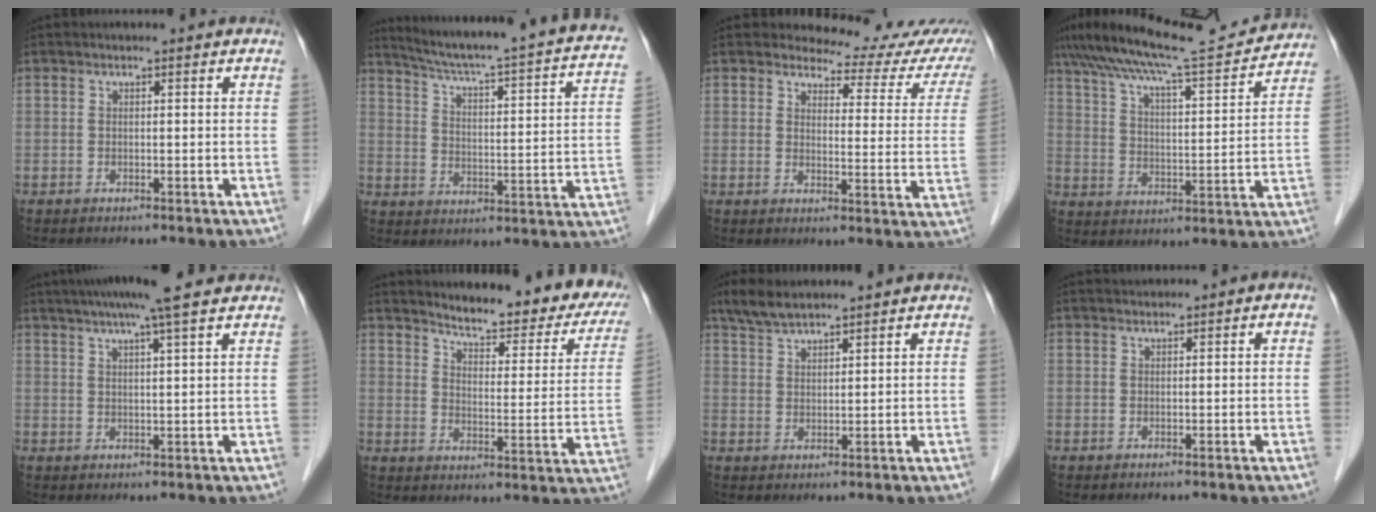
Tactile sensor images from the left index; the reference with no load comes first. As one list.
[{"total": 23.6, "force": [19.8, 1.6, 12.7], "torque": [-0.188, -0.027, 0.249]}, {"total": 12.0, "force": [11.6, 2.8, 1.5], "torque": [0.013, -0.047, 0.108]}, {"total": 20.7, "force": [18.5, 1.9, 9.1], "torque": [-0.158, 0.008, 0.263]}, {"total": 9.1, "force": [7.1, -0.5, 5.8], "torque": [-0.090, 0.025, 0.097]}, {"total": 19.7, "force": [17.1, 4.6, 8.6], "torque": [-0.092, -0.041, 0.200]}, {"total": 4.3, "force": [3.8, 0.6, 1.8], "torque": [-0.043, 0.015, 0.079]}, {"total": 0.7, "force": [0.3, 0.4, 0.5], "torque": [-0.008, 0.015, 0.007]}]